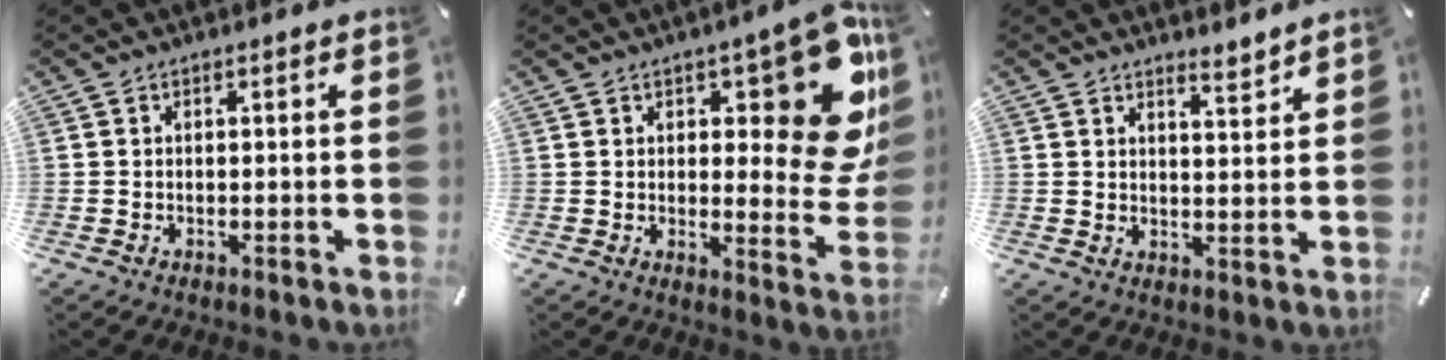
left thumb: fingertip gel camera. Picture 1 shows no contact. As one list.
[{"total": 18.0, "force": [8.0, 7.0, 14.5], "torque": [-0.167, -0.068, 0.130]}, {"total": 4.0, "force": [3.8, 0.6, 0.7], "torque": [0.003, -0.034, 0.067]}]